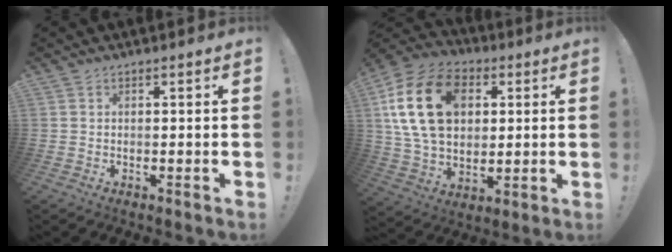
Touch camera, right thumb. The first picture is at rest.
{"total": 22.3, "force": [5.9, 15.7, 14.7], "torque": [-0.267, -0.009, 0.108]}